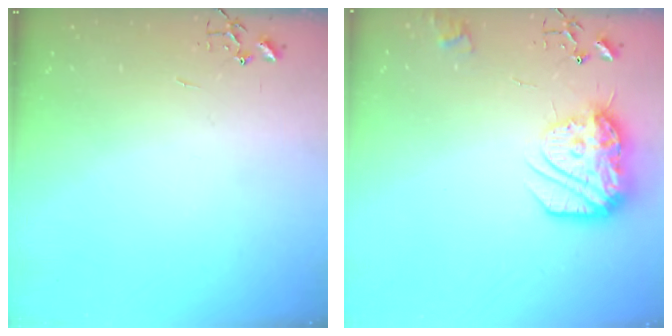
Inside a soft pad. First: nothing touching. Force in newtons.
{"total": 16.5, "press": 16.5, "slide": 1.4}